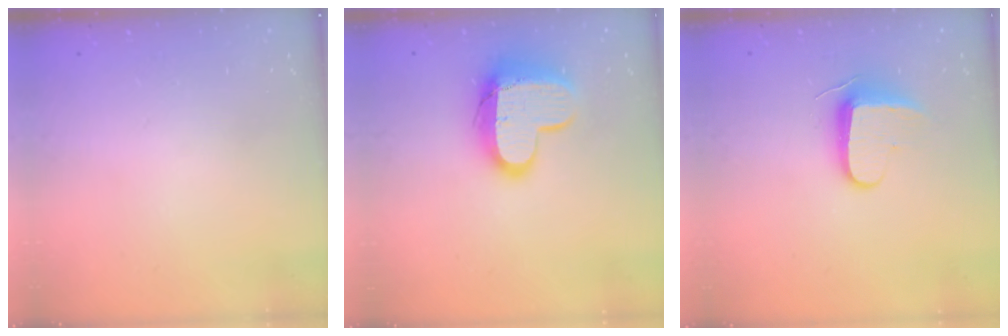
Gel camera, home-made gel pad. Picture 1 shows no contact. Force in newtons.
{"total": 14.1, "press": 14.1, "slide": 1.1}
{"total": 8.7, "press": 8.6, "slide": 0.9}